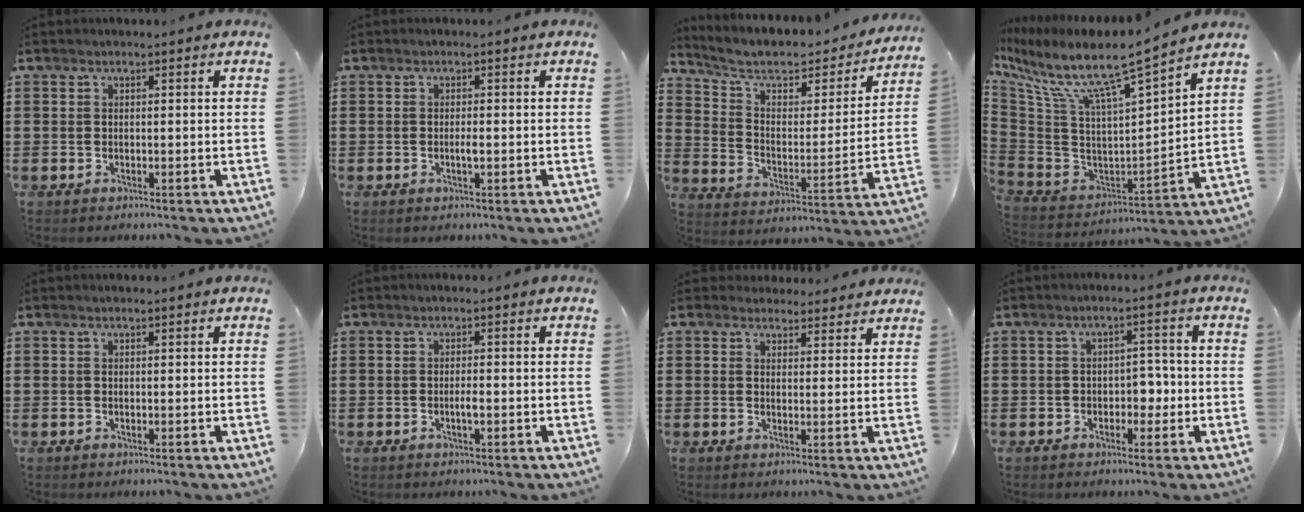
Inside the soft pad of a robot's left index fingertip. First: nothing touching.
{"total": 1.3, "force": [-0.2, 0.2, 1.2], "torque": [-0.023, -0.002, -0.004]}
{"total": 7.4, "force": [5.6, 2.9, 3.9], "torque": [-0.093, -0.031, 0.093]}
{"total": 10.4, "force": [7.5, 0.7, 7.1], "torque": [-0.163, -0.061, 0.118]}
{"total": 0.0}
{"total": 1.6, "force": [-0.4, 0.3, 1.5], "torque": [-0.028, 0.001, -0.007]}
{"total": 3.1, "force": [2.8, 1.1, 0.2], "torque": [-0.004, -0.006, 0.053]}
{"total": 3.6, "force": [-0.9, 2.5, 2.5], "torque": [-0.044, 0.002, -0.023]}